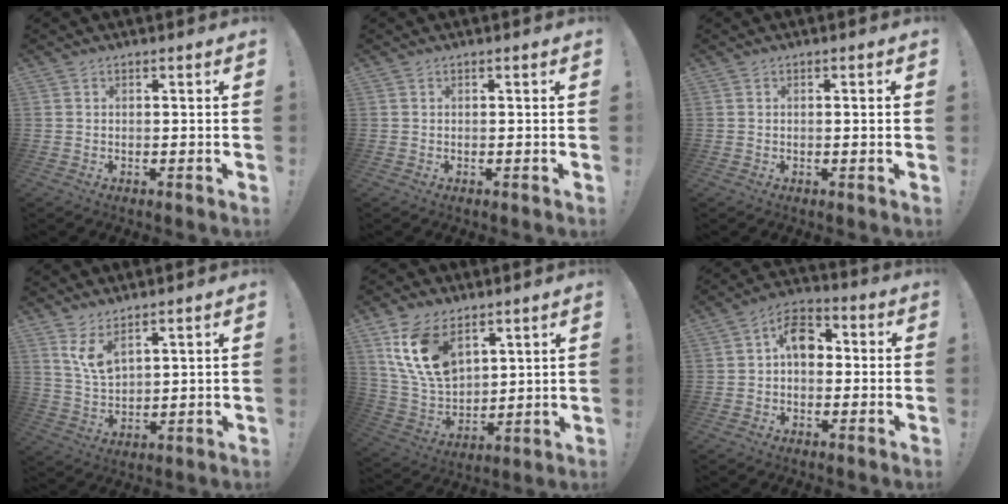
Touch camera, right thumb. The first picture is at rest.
{"total": 0.0}
{"total": 1.2, "force": [0.2, -0.2, 1.2], "torque": [-0.016, -0.004, 0.001]}
{"total": 8.3, "force": [5.7, 3.4, 5.0], "torque": [-0.097, -0.031, 0.107]}
{"total": 16.6, "force": [8.2, 10.4, 10.1], "torque": [-0.209, -0.037, 0.158]}
{"total": 8.7, "force": [0.8, 5.9, 6.4], "torque": [-0.103, 0.018, 0.020]}